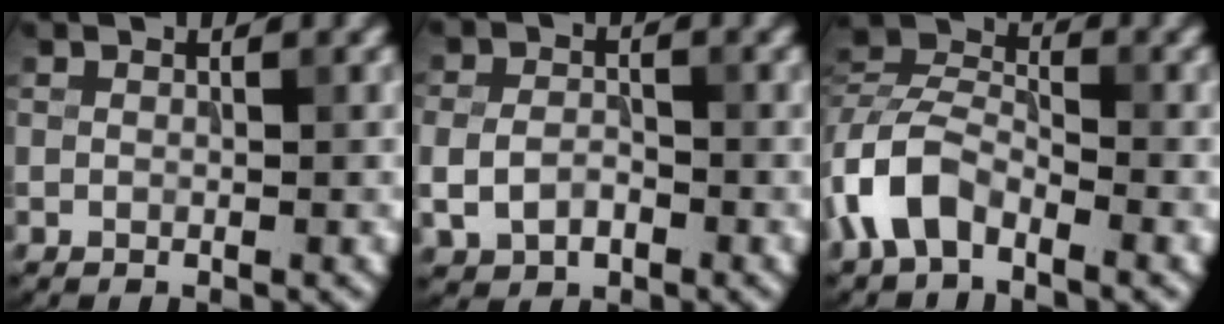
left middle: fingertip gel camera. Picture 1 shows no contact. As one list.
[{"total": 3.1, "force": [-0.9, 2.2, 1.9], "torque": [-0.041, -0.004, -0.020]}, {"total": 5.9, "force": [-3.4, 3.2, 3.7], "torque": [-0.071, 0.009, -0.078]}]